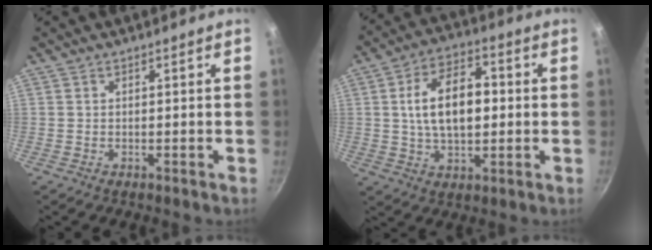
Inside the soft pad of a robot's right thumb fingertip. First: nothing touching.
{"total": 13.4, "force": [1.1, 7.6, 11.0], "torque": [-0.172, 0.015, 0.015]}